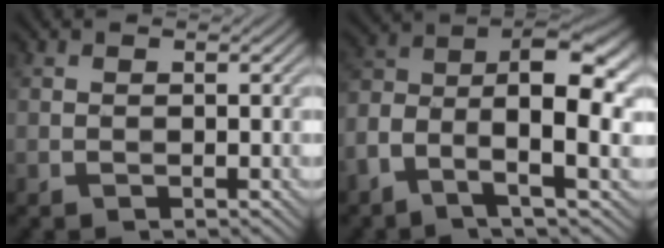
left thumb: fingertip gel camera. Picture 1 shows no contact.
{"total": 10.9, "force": [-3.6, 4.7, 9.1], "torque": [-0.168, 0.003, -0.079]}